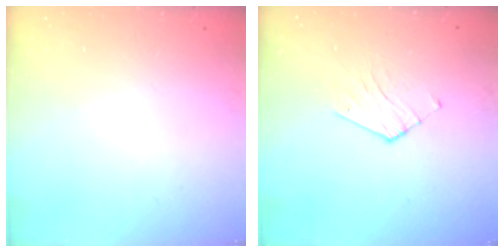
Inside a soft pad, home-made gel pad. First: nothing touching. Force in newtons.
{"total": 4.1, "press": 4.1, "slide": 0.4}